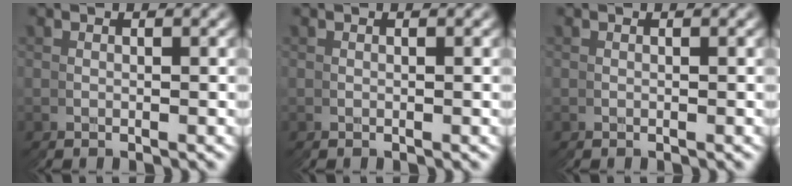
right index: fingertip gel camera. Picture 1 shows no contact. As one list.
[{"total": 0.0}, {"total": 0.0}]